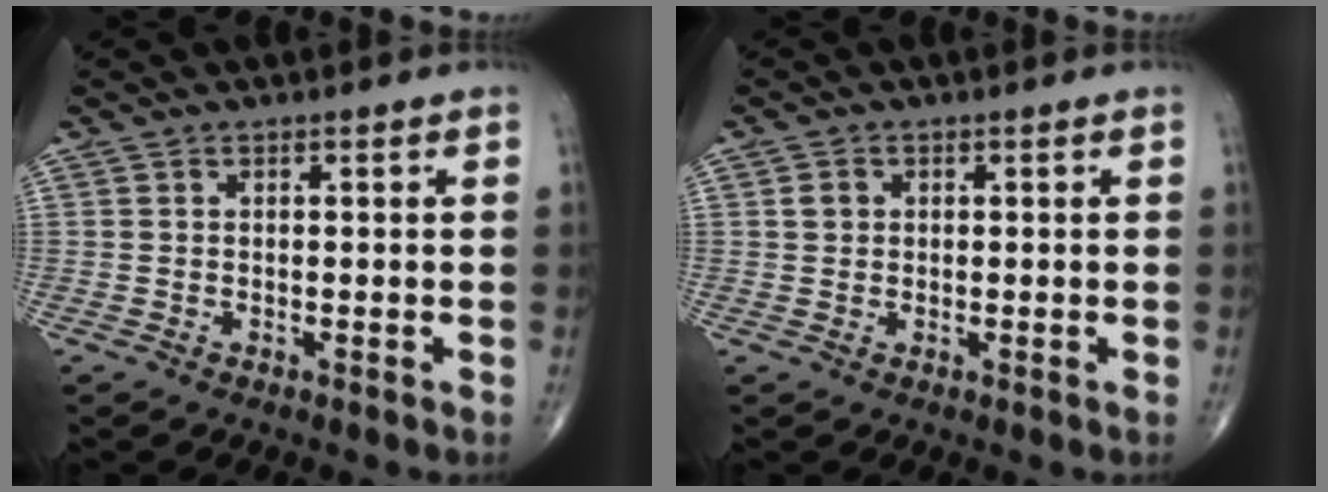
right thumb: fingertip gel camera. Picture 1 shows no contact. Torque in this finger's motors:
{"motor_torque": [0.29, 0.65, 0.25, 0.07, 0.00]}